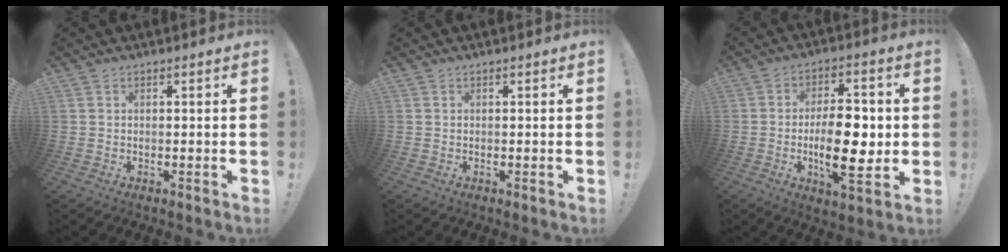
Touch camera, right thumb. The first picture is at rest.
{"total": 0.0}
{"total": 15.6, "force": [-2.1, 6.5, 14.0], "torque": [-0.231, -0.002, -0.041]}